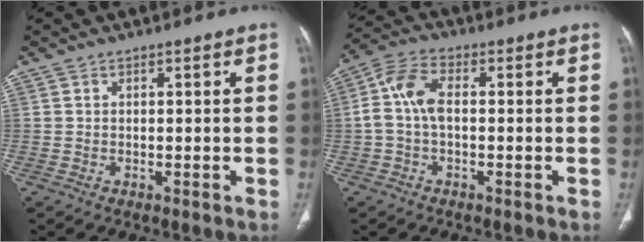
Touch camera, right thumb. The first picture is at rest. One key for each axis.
{"total": 7.3, "fx": 0.0, "fy": 3.8, "fz": 6.2, "tx": -0.134, "ty": 0.023, "tz": -0.007}